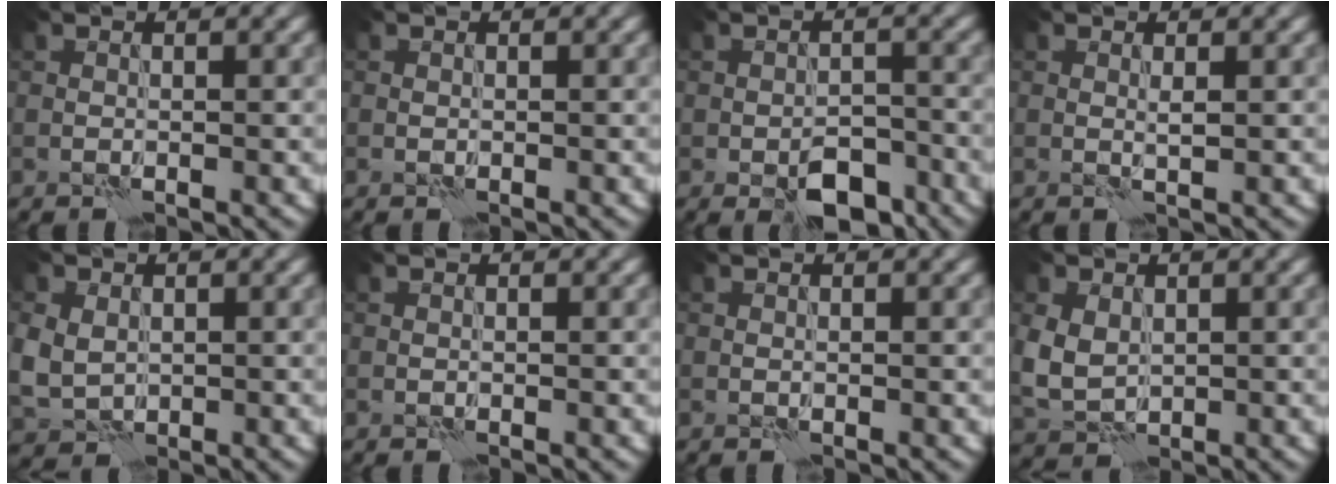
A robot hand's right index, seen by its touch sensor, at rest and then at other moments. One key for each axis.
{"total": 0.0}
{"total": 4.8, "fx": -3.0, "fy": 2.3, "fz": 3.0, "tx": -0.040, "ty": 0.000, "tz": -0.046}
{"total": 0.7, "fx": 0.5, "fy": 0.0, "fz": 0.5, "tx": -0.011, "ty": -0.001, "tz": 0.006}
{"total": 3.8, "fx": 0.2, "fy": 3.2, "fz": 1.9, "tx": -0.053, "ty": -0.007, "tz": 0.012}
{"total": 0.0}
{"total": 0.0}
{"total": 3.7, "fx": 0.6, "fy": 3.0, "fz": 2.2, "tx": -0.058, "ty": -0.005, "tz": 0.014}